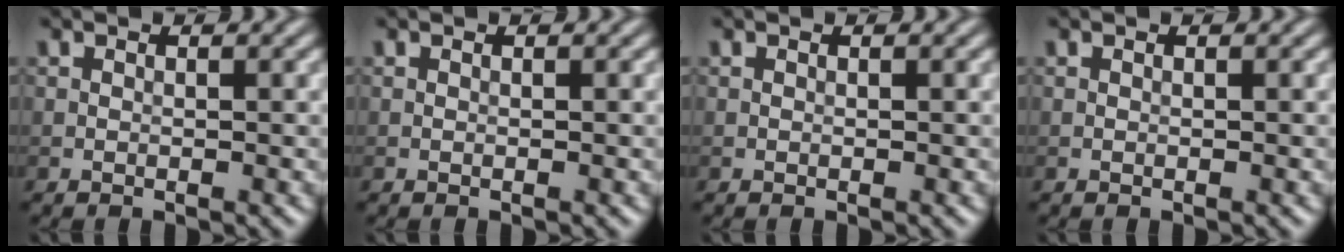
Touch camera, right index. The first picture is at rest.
{"total": 0.0}
{"total": 0.0}
{"total": 0.0}